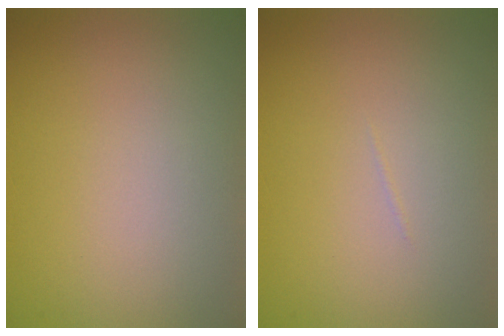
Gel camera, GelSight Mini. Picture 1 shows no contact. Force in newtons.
{"total": 0.0}